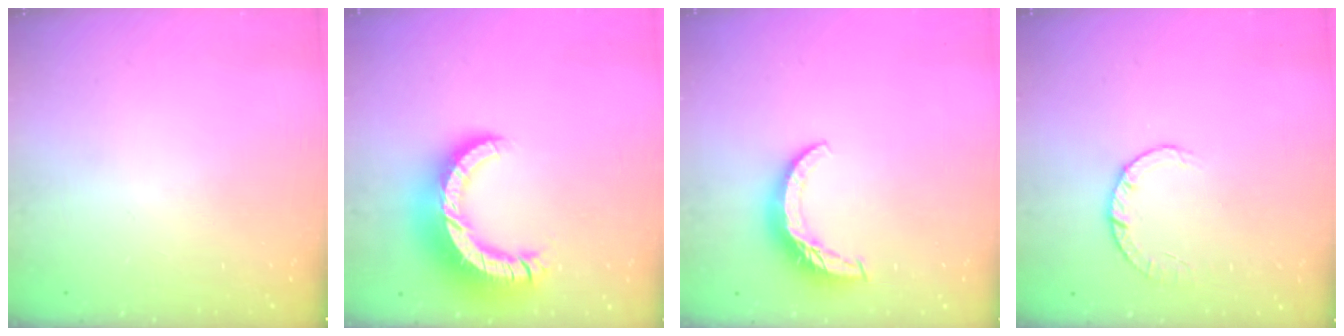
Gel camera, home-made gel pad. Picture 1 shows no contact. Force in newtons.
{"total": 14.4, "press": 14.3, "slide": 1.7}
{"total": 8.6, "press": 8.5, "slide": 0.8}
{"total": 2.8, "press": 2.8, "slide": 0.4}